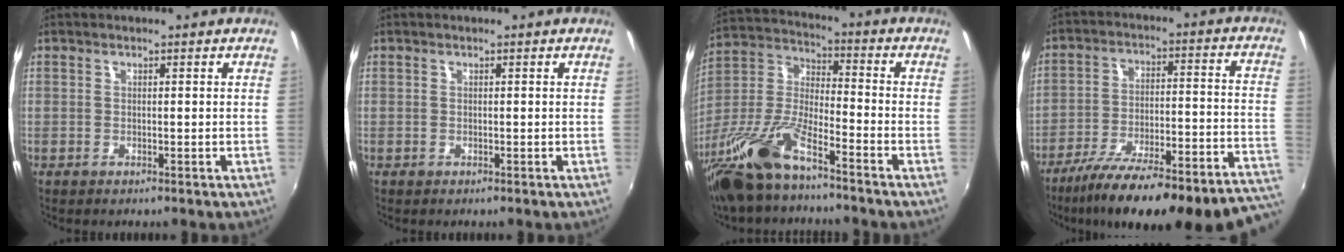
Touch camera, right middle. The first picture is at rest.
{"total": 0.0}
{"total": 15.8, "force": [-11.0, 4.1, 10.5], "torque": [-0.239, -0.011, -0.225]}
{"total": 31.4, "force": [-26.7, 4.3, 16.1], "torque": [-0.213, -0.058, -0.373]}